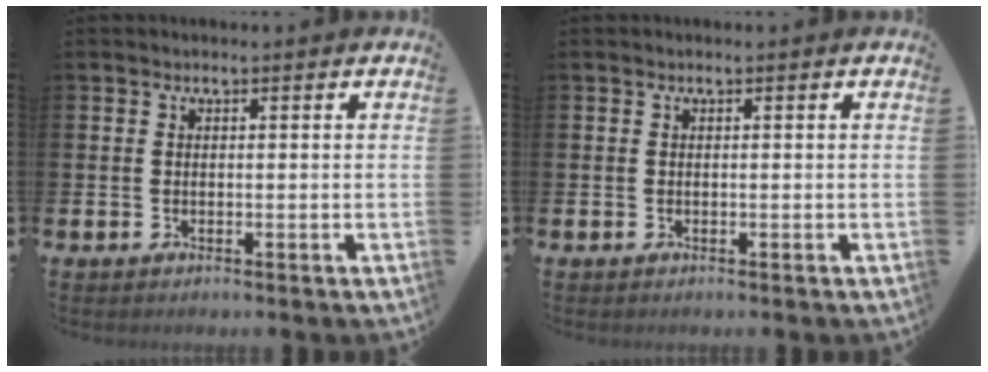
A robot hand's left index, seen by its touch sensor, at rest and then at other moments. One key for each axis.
{"total": 0.0}